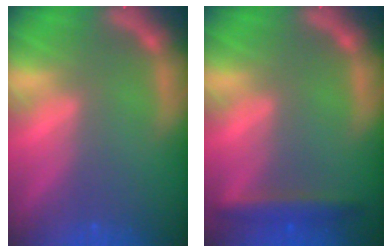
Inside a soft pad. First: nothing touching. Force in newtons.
{"total": 2.9}